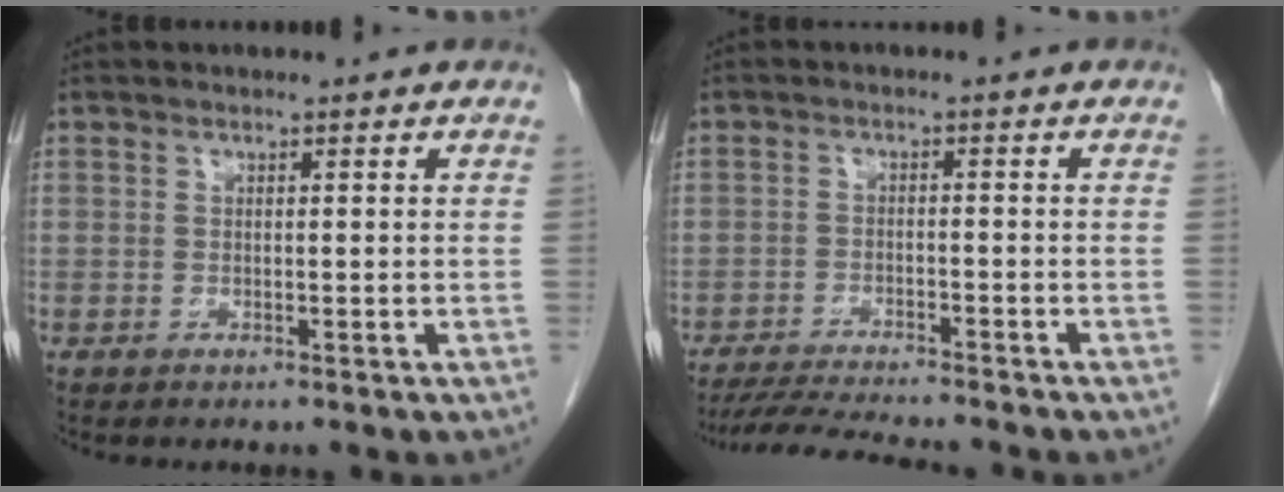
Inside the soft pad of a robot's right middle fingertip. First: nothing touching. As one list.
[{"total": 9.4, "force": [-8.6, 0.2, 3.8], "torque": [-0.061, -0.018, -0.137]}]